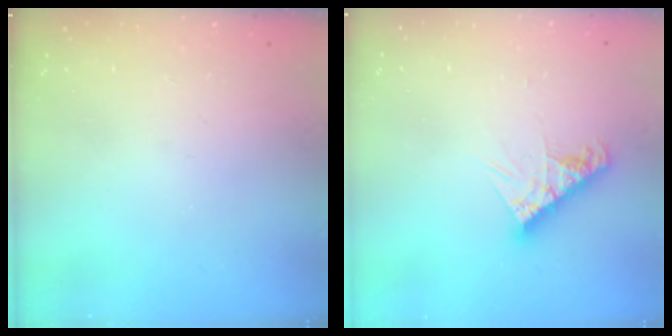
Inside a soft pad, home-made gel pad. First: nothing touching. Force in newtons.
{"total": 9.2, "press": 9.2, "slide": 0.8}